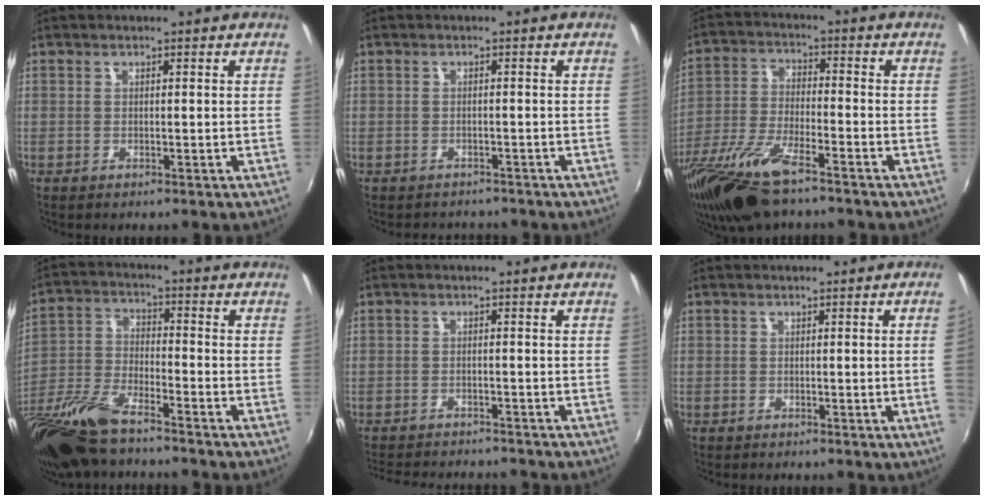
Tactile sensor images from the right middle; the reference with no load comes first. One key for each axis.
{"total": 3.1, "fx": -2.6, "fy": 1.7, "fz": 0.1, "tx": -0.006, "ty": 0.006, "tz": -0.039}
{"total": 16.5, "fx": -11.8, "fy": 4.1, "fz": 10.8, "tx": -0.230, "ty": -0.046, "tz": -0.226}
{"total": 15.9, "fx": -12.0, "fy": 4.1, "fz": 9.5, "tx": -0.207, "ty": -0.037, "tz": -0.235}
{"total": 9.6, "fx": -8.8, "fy": 2.1, "fz": 3.2, "tx": -0.081, "ty": -0.011, "tz": -0.130}
{"total": 2.4, "fx": -0.2, "fy": -1.4, "fz": 1.9, "tx": -0.025, "ty": -0.014, "tz": 0.002}